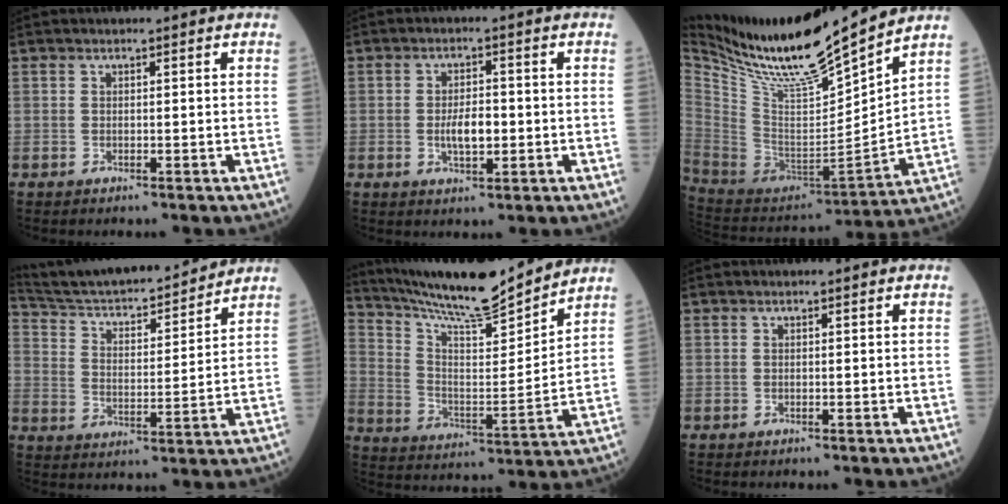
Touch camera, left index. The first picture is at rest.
{"total": 4.4, "force": [-0.7, 1.7, 4.0], "torque": [-0.076, -0.001, -0.012]}
{"total": 19.7, "force": [17.3, 0.4, 9.4], "torque": [-0.182, -0.026, 0.322]}
{"total": 18.9, "force": [17.6, 2.3, 6.5], "torque": [-0.113, 0.010, 0.277]}
{"total": 17.5, "force": [16.2, 0.6, 6.7], "torque": [-0.132, -0.008, 0.270]}
{"total": 0.0}